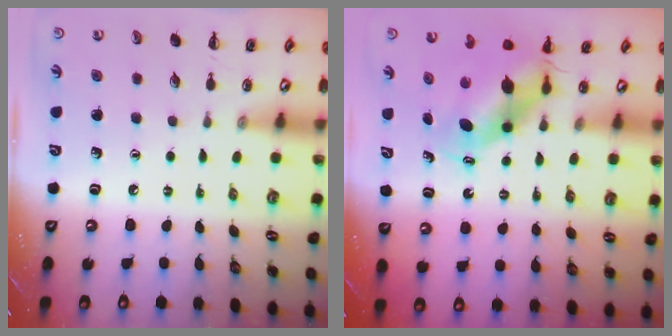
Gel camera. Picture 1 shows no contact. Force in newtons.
{"total": 5.6, "press": 5.4, "slide": 1.6}